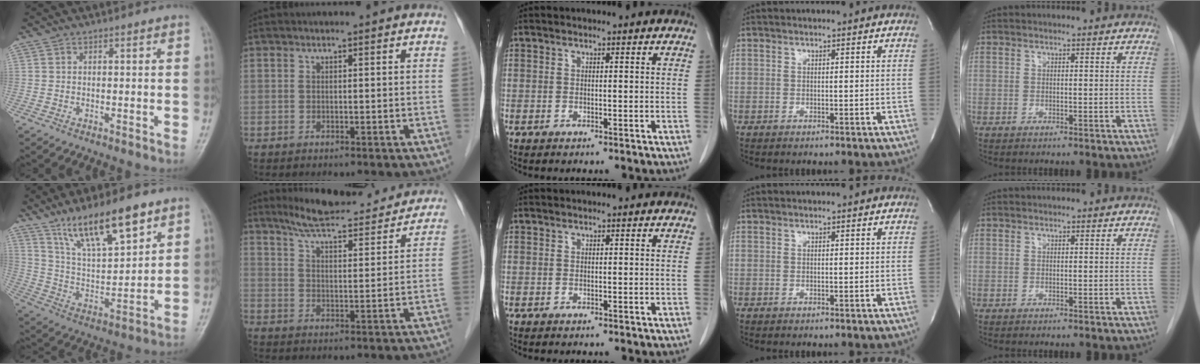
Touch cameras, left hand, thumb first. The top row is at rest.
{"thumb": {"total": 16.2, "force": [10.5, 4.8, 11.2], "torque": [-0.172, -0.047, 0.200]}, "index": {"total": 17.6, "force": [16.2, 2.7, 6.4], "torque": [-0.094, 0.004, 0.222]}}